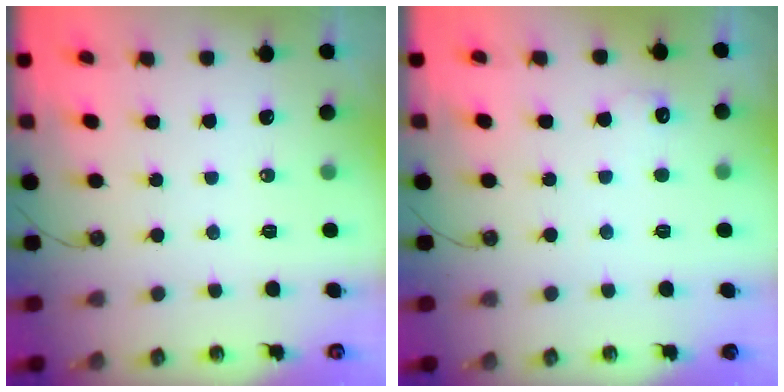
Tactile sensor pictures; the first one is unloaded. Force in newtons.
{"total": 5.6, "press": 5.5, "slide": 1.2}